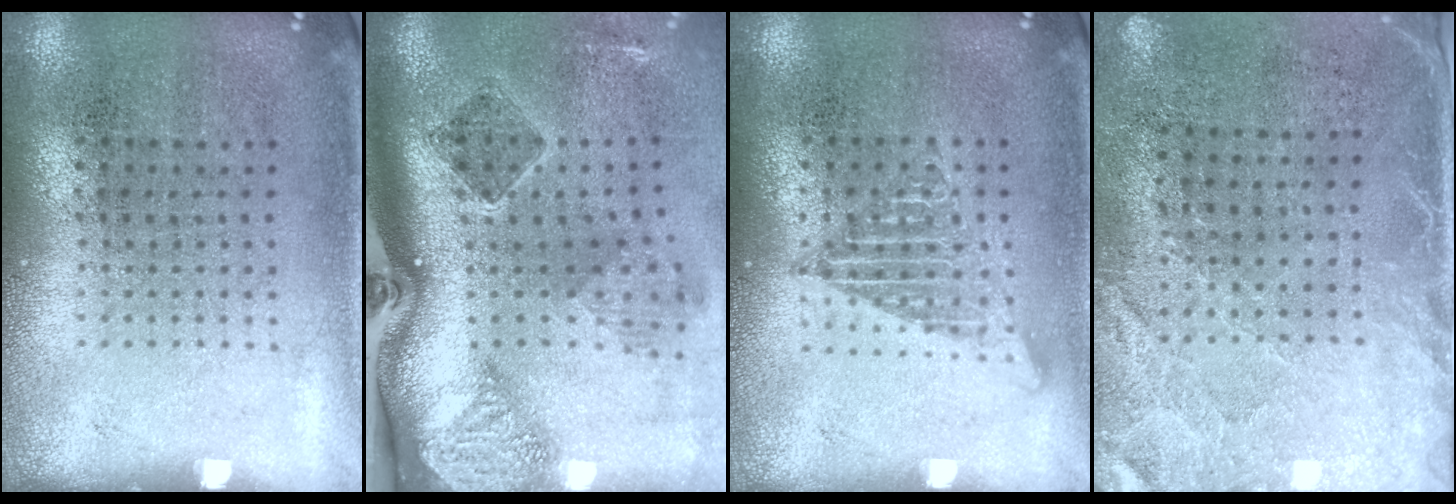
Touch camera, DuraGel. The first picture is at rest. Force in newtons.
{"total": 2.7, "press": 1.8, "slide": 2.1}
{"total": 1.3, "press": 1.3, "slide": 0.1}
{"total": 2.7, "press": 2.3, "slide": 1.3}